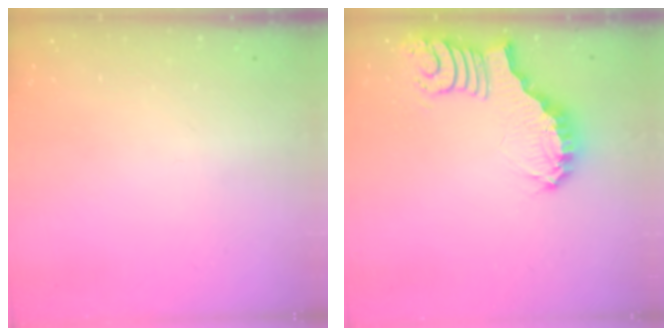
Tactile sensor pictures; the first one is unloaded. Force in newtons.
{"total": 3.7, "press": 3.6, "slide": 0.6}